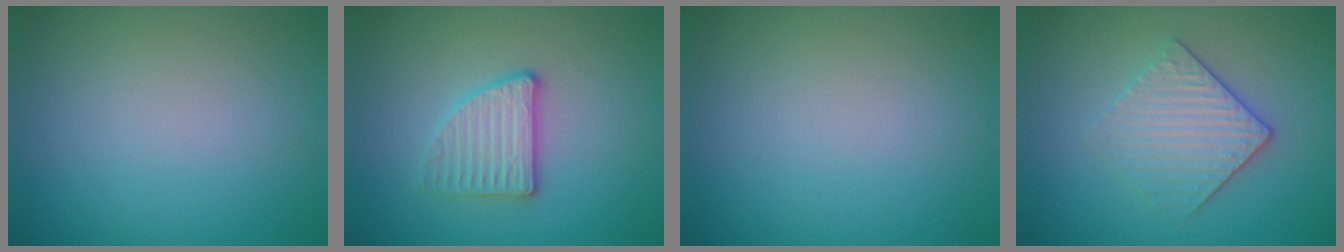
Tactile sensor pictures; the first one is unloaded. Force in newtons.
{"total": 2.9, "press": 2.8, "slide": 0.7}
{"total": 0.0}
{"total": 3.7, "press": 3.3, "slide": 1.7}